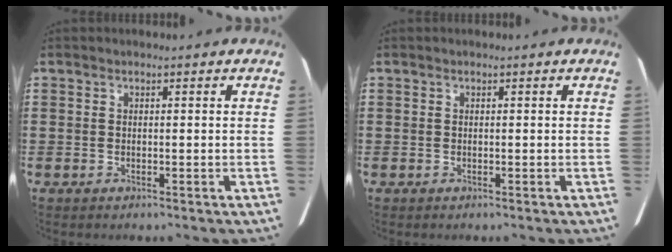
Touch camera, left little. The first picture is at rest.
{"total": 0.0}